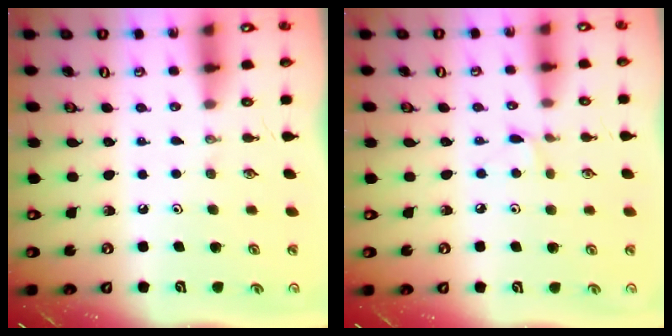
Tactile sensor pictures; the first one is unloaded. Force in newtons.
{"total": 3.8, "press": 3.7, "slide": 0.6}